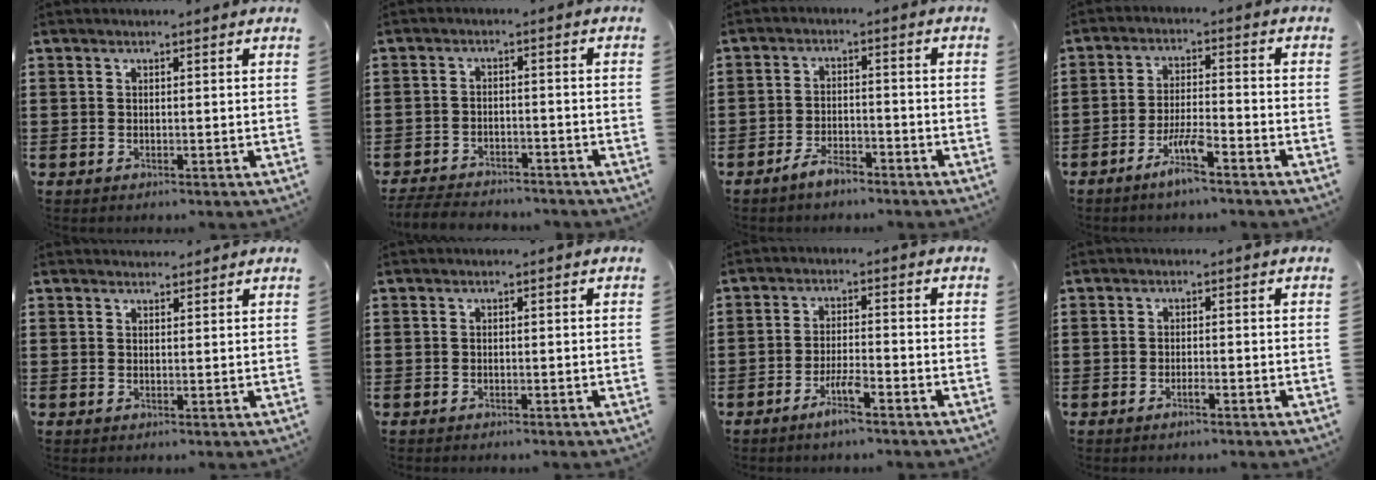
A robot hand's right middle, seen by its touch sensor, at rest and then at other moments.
{"total": 4.1, "force": [-4.1, 0.8, 0.4], "torque": [-0.013, 0.001, -0.087]}
{"total": 3.9, "force": [-3.5, 1.2, 1.4], "torque": [-0.029, 0.005, -0.069]}
{"total": 5.1, "force": [-3.6, 0.5, 3.7], "torque": [-0.082, -0.008, -0.068]}
{"total": 1.4, "force": [1.4, 0.3, 0.0], "torque": [0.005, -0.001, 0.025]}
{"total": 0.6, "force": [-0.5, 0.2, 0.0], "torque": [0.000, -0.001, -0.012]}
{"total": 4.1, "force": [-2.8, 0.4, 2.9], "torque": [-0.064, -0.004, -0.053]}
{"total": 1.2, "force": [-0.8, 0.1, 0.9], "torque": [-0.019, -0.006, -0.013]}